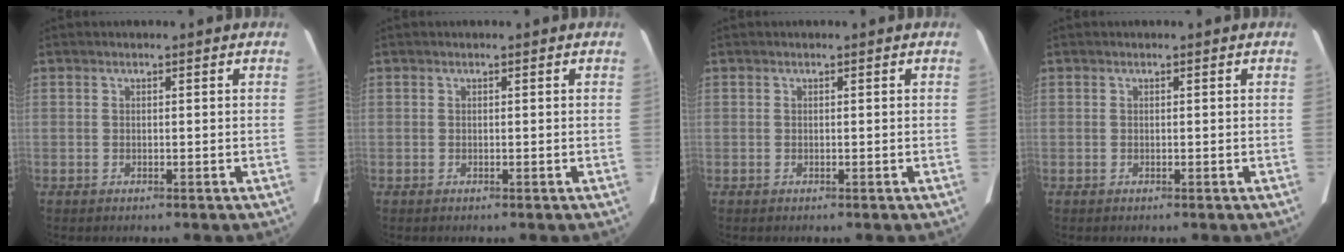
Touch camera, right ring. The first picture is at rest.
{"total": 0.0}
{"total": 0.0}
{"total": 0.0}